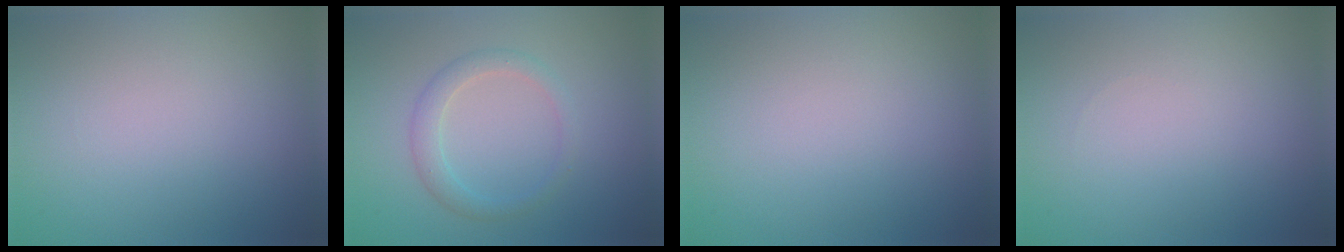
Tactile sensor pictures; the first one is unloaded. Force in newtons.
{"total": 2.0, "press": 2.0, "slide": 0.1}
{"total": 0.0}
{"total": 0.0}